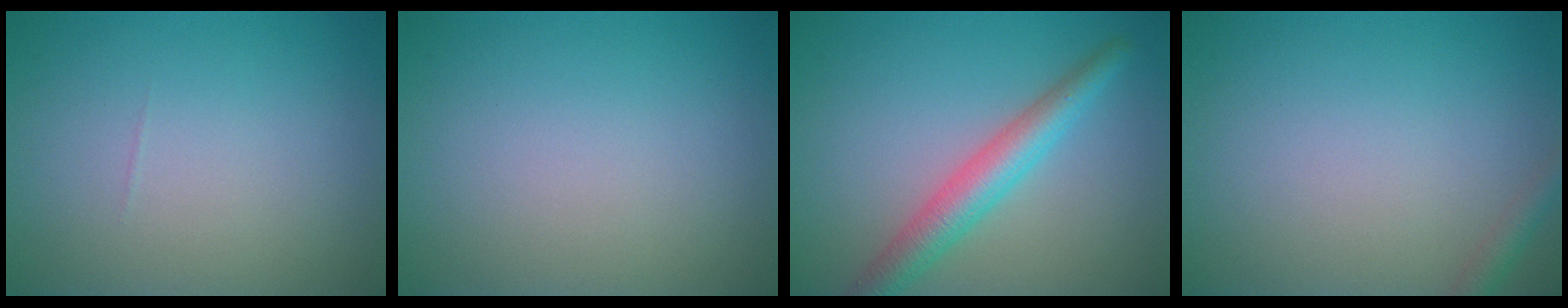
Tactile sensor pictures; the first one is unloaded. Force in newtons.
{"total": 0.0}
{"total": 4.2, "press": 4.2, "slide": 0.1}
{"total": 1.4, "press": 1.3, "slide": 0.1}